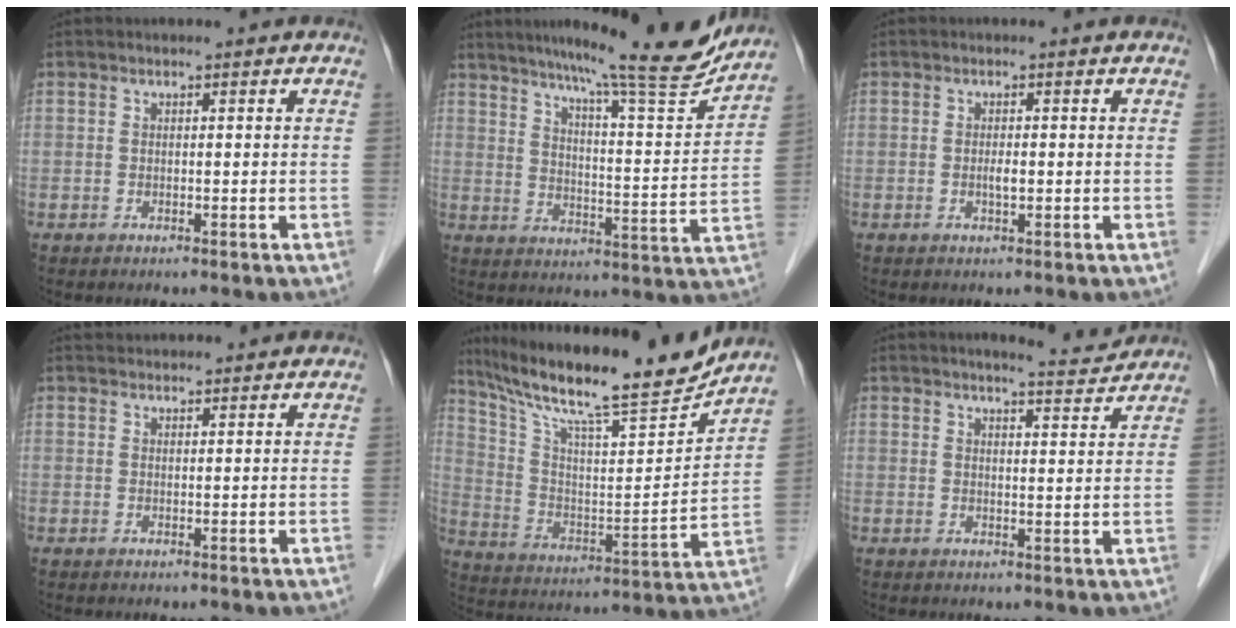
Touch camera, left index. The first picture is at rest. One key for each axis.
{"total": 17.6, "fx": 15.5, "fy": -0.2, "fz": 8.3, "tx": -0.123, "ty": -0.035, "tz": 0.213}
{"total": 1.1, "fx": -0.4, "fy": 0.2, "fz": 1.0, "tx": -0.018, "ty": -0.005, "tz": -0.007}
{"total": 4.4, "fx": 4.2, "fy": 0.8, "fz": 0.8, "tx": -0.010, "ty": 0.031, "tz": 0.057}
{"total": 21.3, "fx": 18.4, "fy": 1.0, "fz": 10.7, "tx": -0.196, "ty": -0.018, "tz": 0.297}
{"total": 4.4, "fx": 4.3, "fy": -0.1, "fz": 0.7, "tx": -0.021, "ty": -0.013, "tz": 0.054}